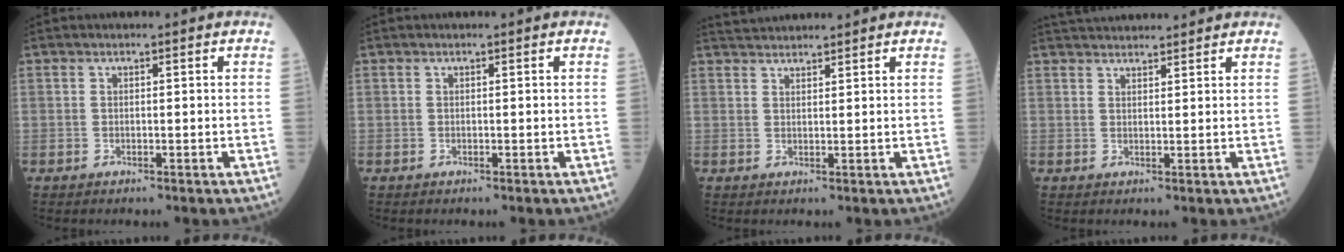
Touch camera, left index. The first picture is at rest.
{"total": 0.0}
{"total": 3.8, "force": [3.8, 0.0, 0.6], "torque": [-0.013, 0.033, 0.070]}
{"total": 6.9, "force": [6.6, 0.8, 1.8], "torque": [-0.031, 0.036, 0.099]}